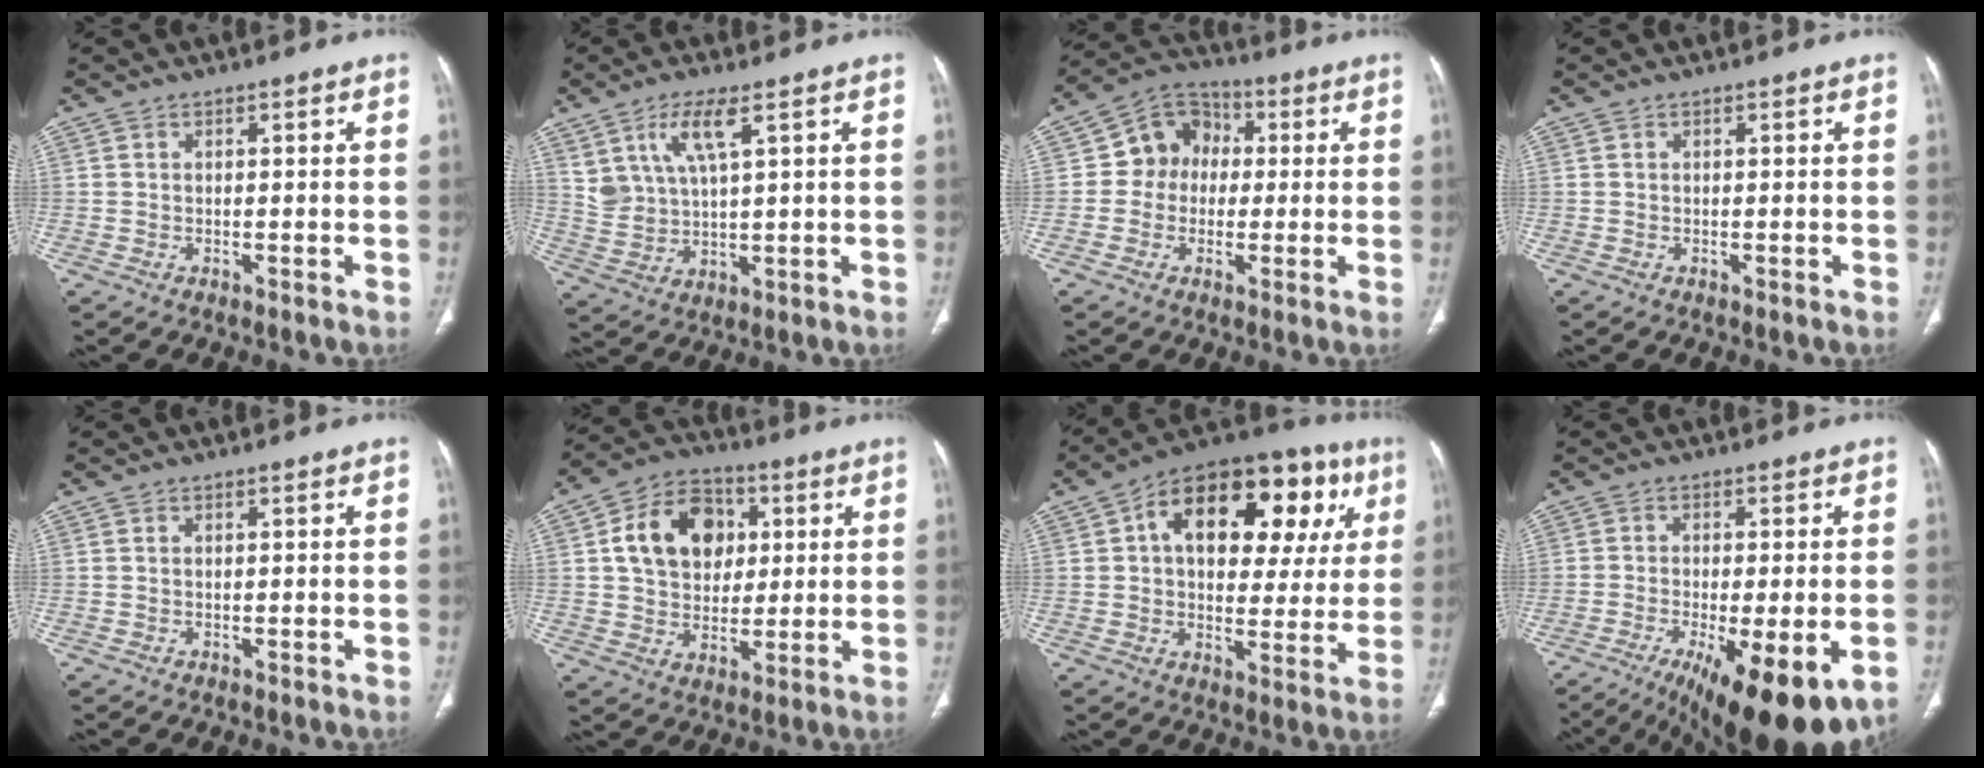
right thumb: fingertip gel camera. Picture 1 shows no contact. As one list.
[{"total": 11.9, "force": [3.5, 7.2, 8.8], "torque": [-0.146, 0.002, 0.076]}, {"total": 9.1, "force": [0.3, 8.2, 4.1], "torque": [-0.030, 0.023, -0.010]}, {"total": 0.0}, {"total": 0.0}, {"total": 14.5, "force": [3.4, 11.0, 8.7], "torque": [-0.113, 0.007, 0.054]}, {"total": 24.1, "force": [7.5, 13.9, 18.3], "torque": [-0.215, 0.032, 0.105]}, {"total": 17.2, "force": [-7.8, 5.1, 14.4], "torque": [-0.193, -0.017, -0.109]}]